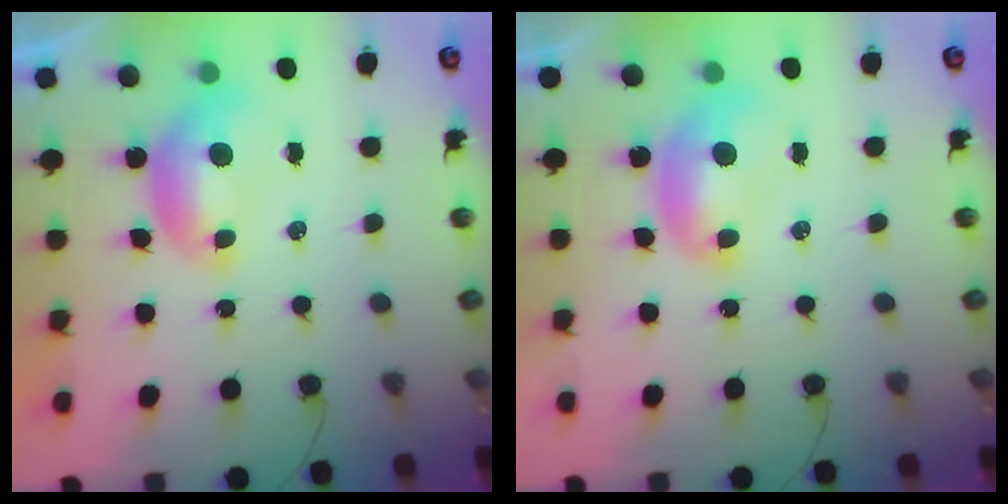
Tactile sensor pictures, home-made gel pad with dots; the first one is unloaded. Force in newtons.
{"total": 1.5, "press": 1.5, "slide": 0.1}